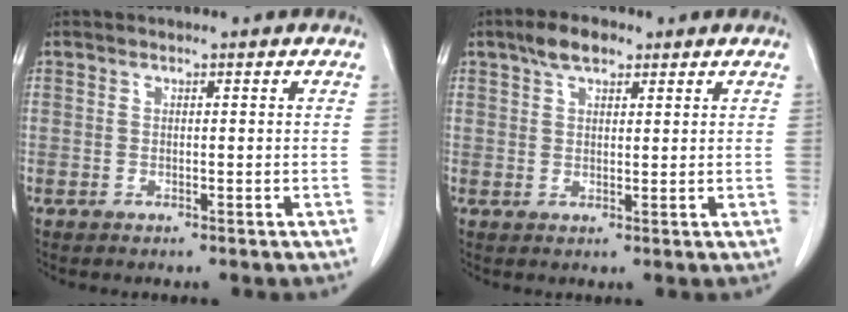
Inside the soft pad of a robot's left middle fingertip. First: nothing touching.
{"total": 4.2, "force": [2.7, 1.9, 2.6], "torque": [-0.052, 0.013, 0.050]}